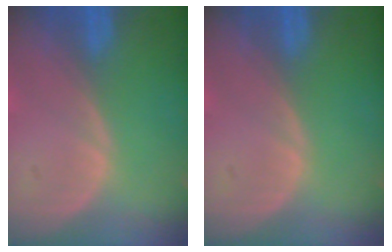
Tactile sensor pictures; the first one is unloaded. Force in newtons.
{"total": 0.0}